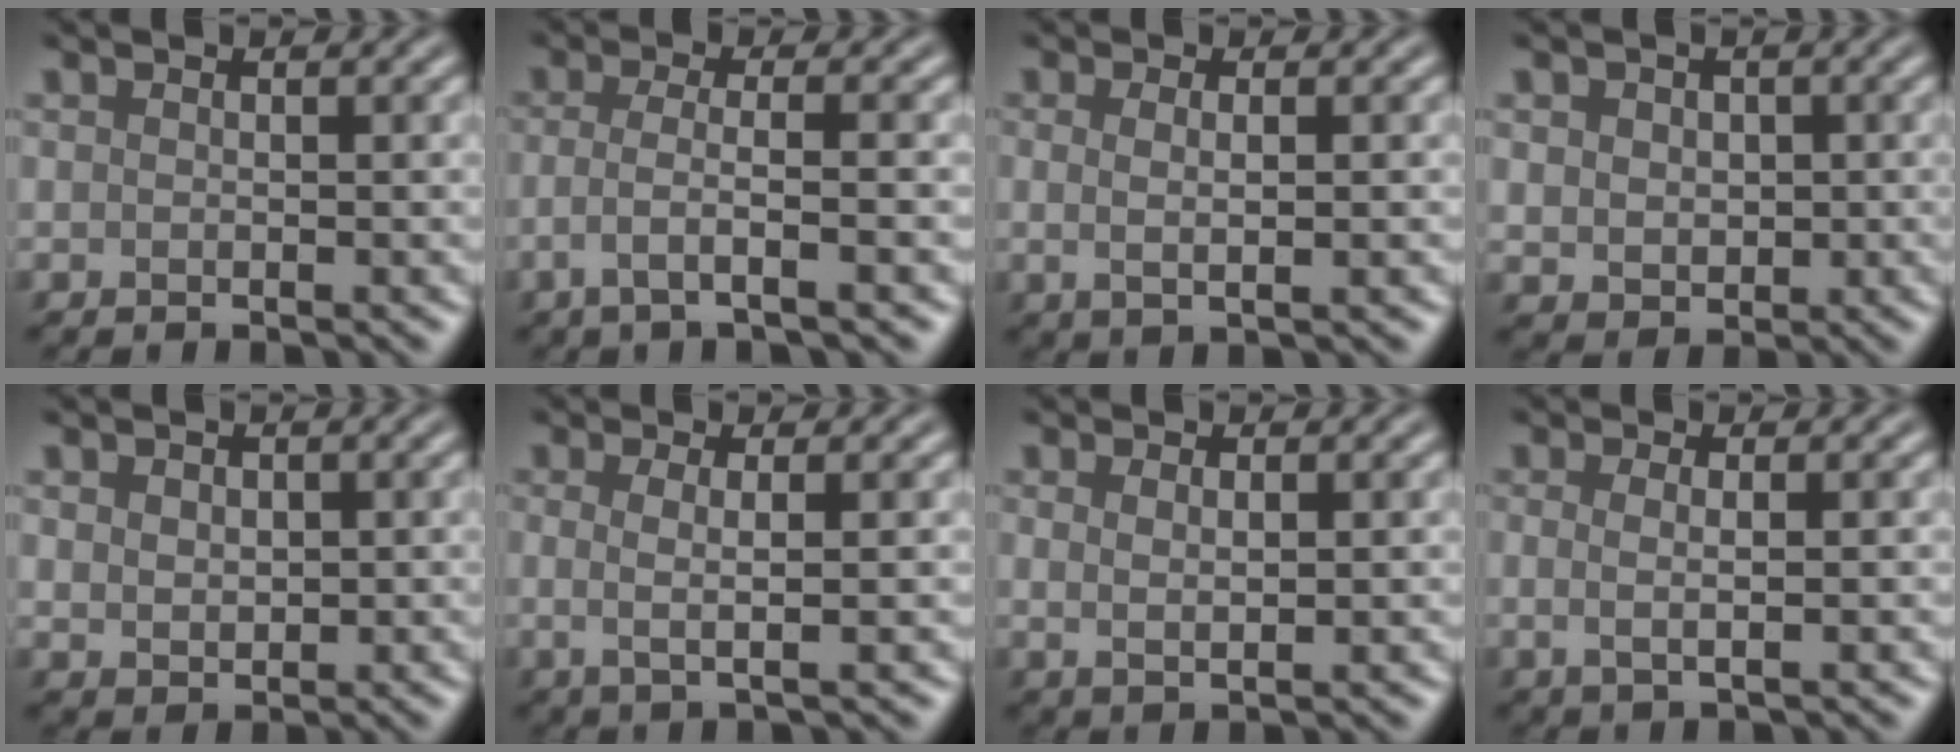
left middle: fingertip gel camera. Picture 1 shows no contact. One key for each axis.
{"total": 3.4, "fx": -1.3, "fy": 0.8, "fz": 3.1, "tx": -0.050, "ty": 0.001, "tz": -0.036}
{"total": 1.9, "fx": 0.1, "fy": 0.5, "fz": 1.8, "tx": -0.034, "ty": -0.001, "tz": 0.002}
{"total": 2.8, "fx": 0.5, "fy": 2.4, "fz": 1.4, "tx": -0.028, "ty": 0.004, "tz": 0.004}
{"total": 2.0, "fx": 0.6, "fy": 1.5, "fz": 1.0, "tx": -0.021, "ty": -0.005, "tz": 0.015}
{"total": 2.4, "fx": 0.1, "fy": 0.6, "fz": 2.4, "tx": -0.044, "ty": -0.003, "tz": -0.001}
{"total": 1.7, "fx": 0.5, "fy": 0.7, "fz": 1.5, "tx": -0.029, "ty": -0.004, "tz": 0.012}
{"total": 1.9, "fx": 0.1, "fy": 0.6, "fz": 1.8, "tx": -0.031, "ty": -0.003, "tz": -0.001}